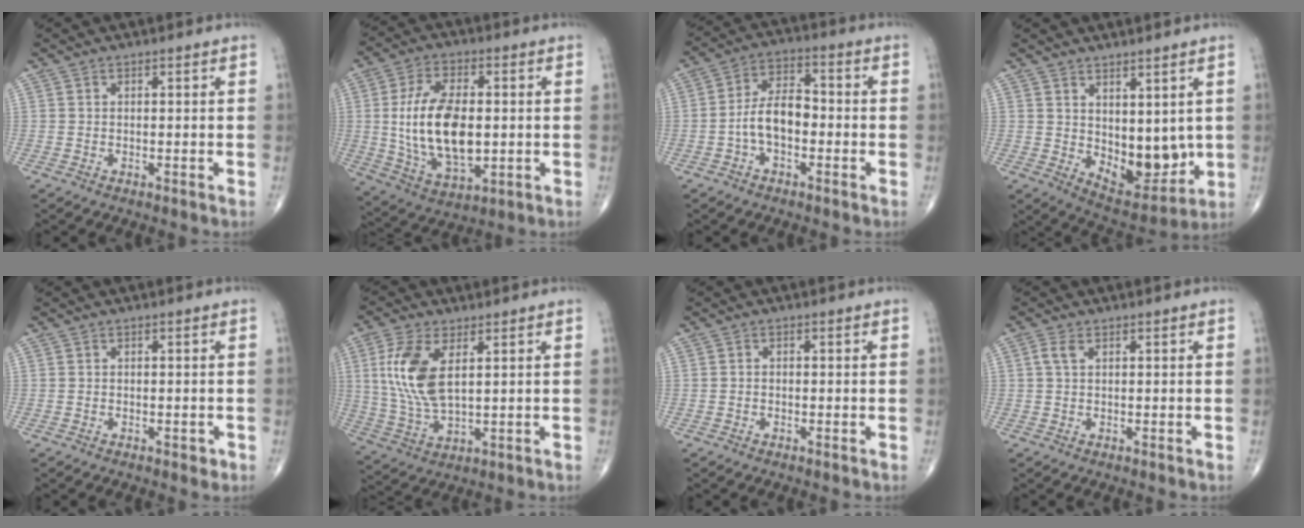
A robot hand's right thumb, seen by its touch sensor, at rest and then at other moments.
{"total": 17.3, "force": [0.2, 9.1, 14.7], "torque": [-0.268, -0.009, 0.014]}
{"total": 8.2, "force": [-1.9, 4.6, 6.4], "torque": [-0.108, 0.035, -0.043]}
{"total": 10.4, "force": [1.5, 5.9, 8.5], "torque": [-0.084, -0.034, 0.045]}
{"total": 1.1, "force": [-0.5, 0.7, 0.7], "torque": [-0.005, 0.001, -0.007]}
{"total": 11.8, "force": [3.1, 5.5, 10.0], "torque": [-0.218, -0.009, 0.069]}
{"total": 0.6, "force": [-0.3, 0.4, 0.3], "torque": [-0.001, 0.003, -0.008]}
{"total": 1.8, "force": [0.6, 0.9, 1.4], "torque": [-0.039, 0.011, 0.014]}